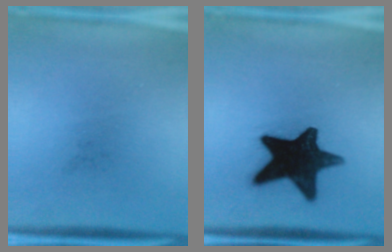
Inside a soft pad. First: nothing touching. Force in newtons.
{"total": 16.9}